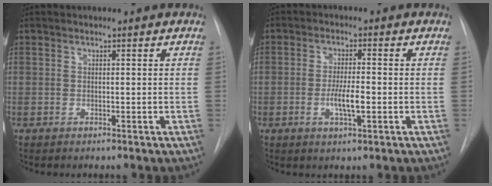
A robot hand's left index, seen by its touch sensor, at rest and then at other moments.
{"total": 4.5, "force": [-1.1, 0.8, 4.3], "torque": [-0.083, -0.004, -0.018]}